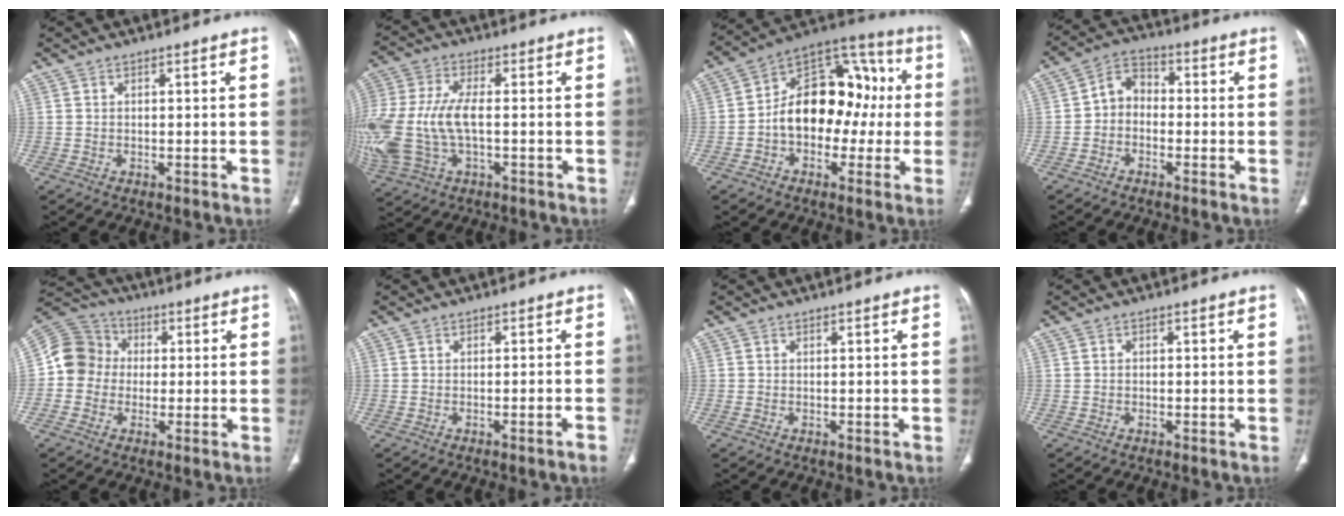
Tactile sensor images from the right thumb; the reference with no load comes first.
{"total": 18.7, "force": [-2.1, 10.2, 15.6], "torque": [-0.402, 0.003, -0.025]}
{"total": 18.3, "force": [-0.9, 12.4, 13.4], "torque": [-0.155, 0.060, -0.024]}
{"total": 6.0, "force": [-1.1, 4.9, 3.4], "torque": [-0.034, 0.028, -0.038]}
{"total": 10.2, "force": [-0.1, 9.4, 3.9], "torque": [-0.059, 0.030, -0.015]}
{"total": 2.1, "force": [-1.3, -0.1, 1.6], "torque": [-0.032, 0.004, -0.015]}
{"total": 0.0}
{"total": 0.6, "force": [-0.1, 0.5, 0.3], "torque": [-0.003, 0.004, -0.002]}